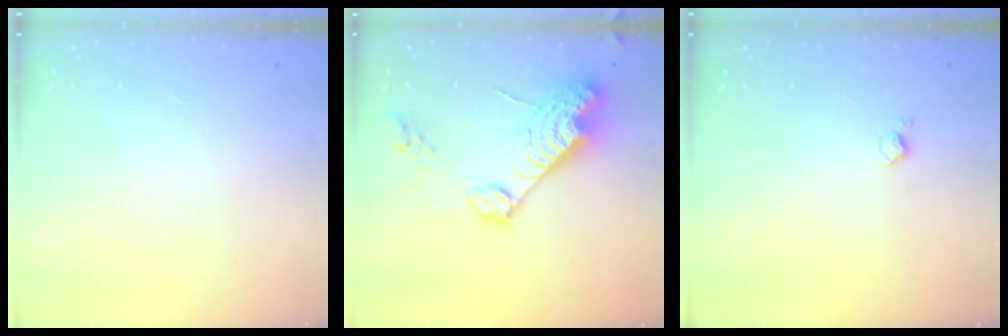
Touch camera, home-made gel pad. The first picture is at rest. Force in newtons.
{"total": 17.0, "press": 16.9, "slide": 2.0}
{"total": 5.0, "press": 4.9, "slide": 0.8}